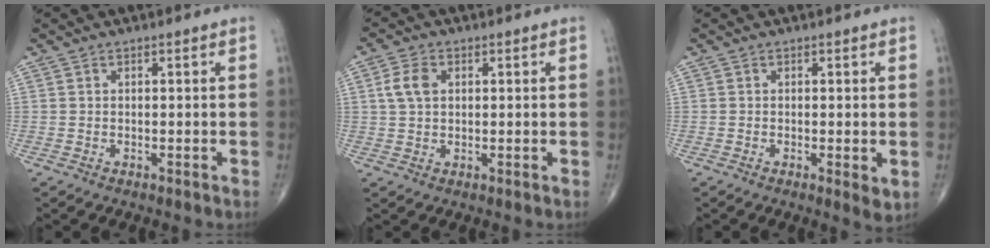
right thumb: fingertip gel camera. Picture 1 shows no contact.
{"total": 4.6, "force": [1.1, 3.1, 3.2], "torque": [-0.064, 0.004, 0.020]}
{"total": 2.4, "force": [-0.3, 0.5, 2.3], "torque": [-0.037, -0.010, -0.009]}